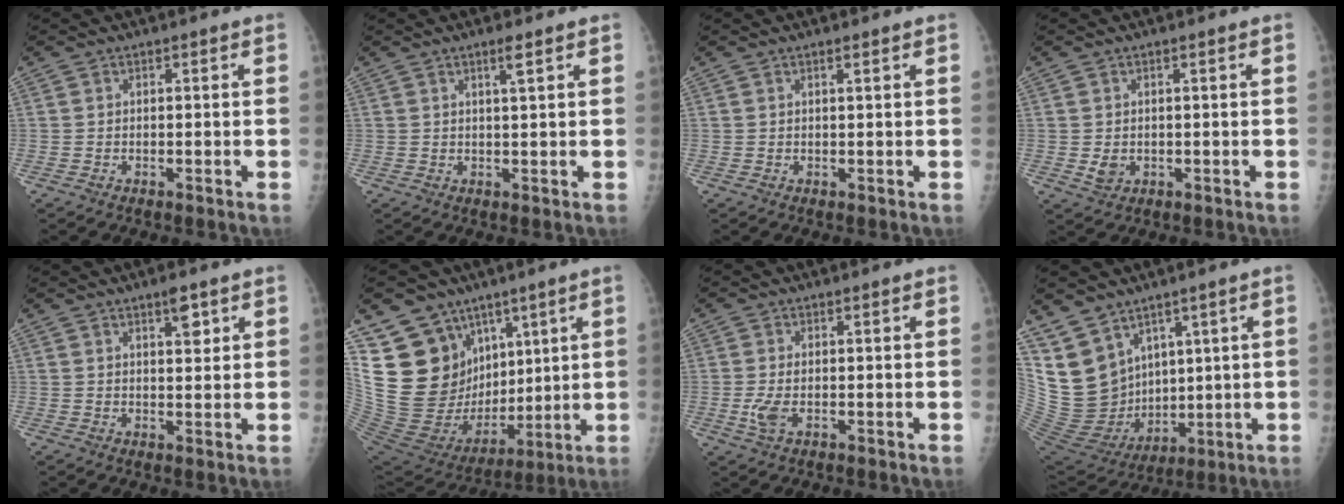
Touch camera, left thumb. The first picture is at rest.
{"total": 2.2, "force": [1.3, 0.0, 1.8], "torque": [-0.034, -0.010, 0.024]}
{"total": 0.8, "force": [0.5, 0.0, 0.6], "torque": [-0.010, -0.002, 0.009]}
{"total": 2.1, "force": [-0.1, 1.6, 1.4], "torque": [-0.017, -0.003, 0.004]}
{"total": 3.6, "force": [2.1, 1.2, 2.7], "torque": [-0.031, -0.013, 0.032]}
{"total": 22.0, "force": [10.4, 15.7, 11.5], "torque": [-0.180, -0.036, 0.217]}
{"total": 3.0, "force": [-0.5, 1.4, 2.6], "torque": [-0.070, -0.002, -0.010]}
{"total": 15.1, "force": [9.0, 10.4, 6.2], "torque": [-0.096, -0.036, 0.210]}